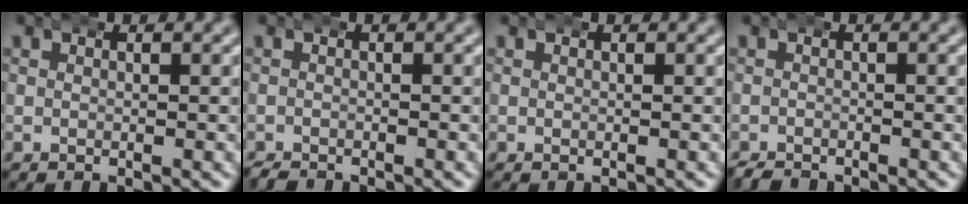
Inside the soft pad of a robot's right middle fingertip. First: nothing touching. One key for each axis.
{"total": 0.9, "fx": -0.9, "fy": 0.2, "fz": -0.1, "tx": -0.003, "ty": -0.009, "tz": -0.015}
{"total": 0.0}
{"total": 1.2, "fx": -1.2, "fy": 0.3, "fz": -0.1, "tx": -0.004, "ty": -0.011, "tz": -0.019}